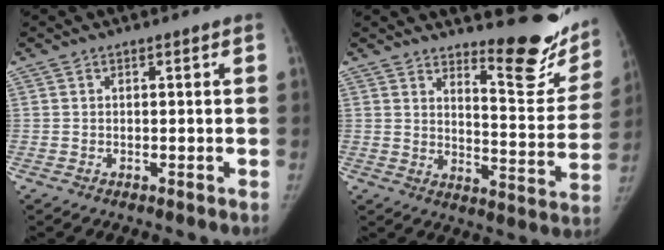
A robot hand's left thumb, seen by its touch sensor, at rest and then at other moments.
{"total": 16.0, "force": [12.9, 4.4, 8.2], "torque": [-0.063, -0.131, 0.166]}